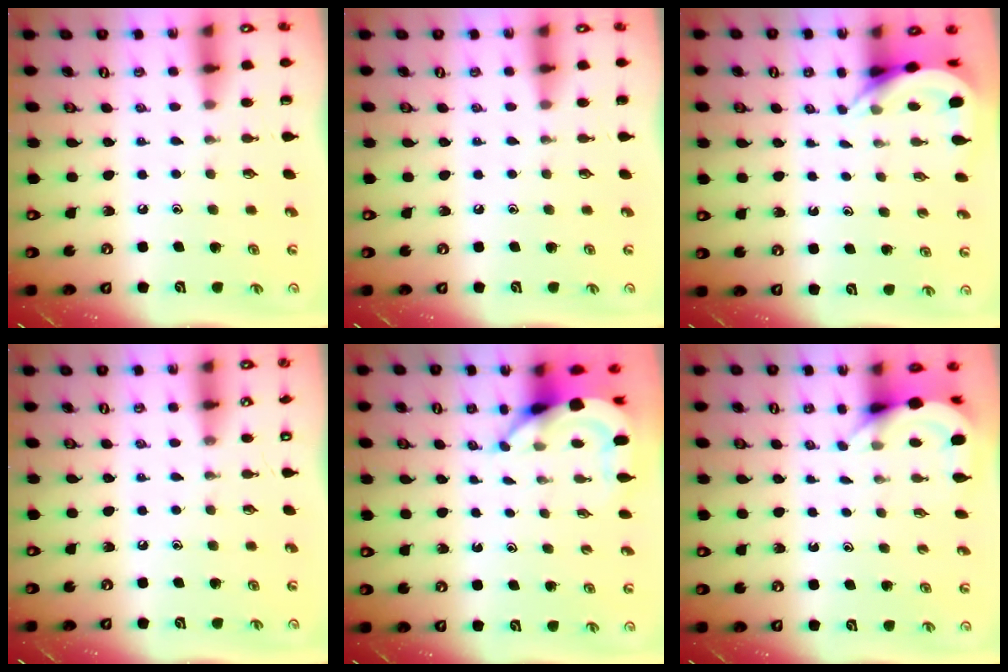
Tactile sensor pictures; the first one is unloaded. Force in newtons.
{"total": 0.0}
{"total": 4.3, "press": 4.3, "slide": 0.3}
{"total": 0.0}
{"total": 5.3, "press": 5.2, "slide": 0.5}
{"total": 4.6, "press": 4.6, "slide": 0.2}